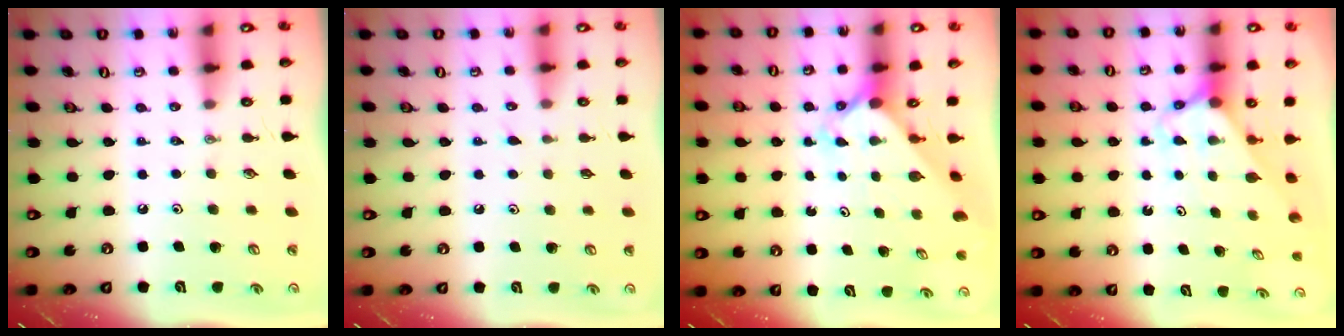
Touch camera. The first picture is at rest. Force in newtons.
{"total": 6.4, "press": 6.3, "slide": 0.6}
{"total": 2.4, "press": 2.4, "slide": 0.2}
{"total": 2.6, "press": 2.6, "slide": 0.2}